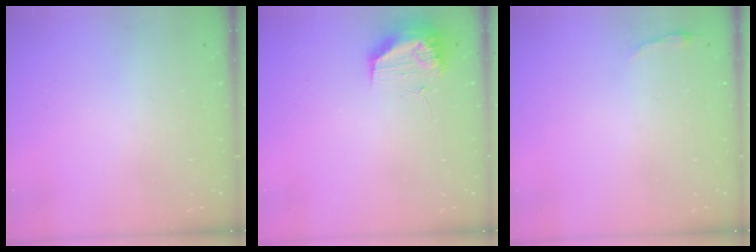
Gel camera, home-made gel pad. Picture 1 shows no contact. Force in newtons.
{"total": 13.5, "press": 11.5, "slide": 7.0}
{"total": 2.8, "press": 2.8, "slide": 0.6}